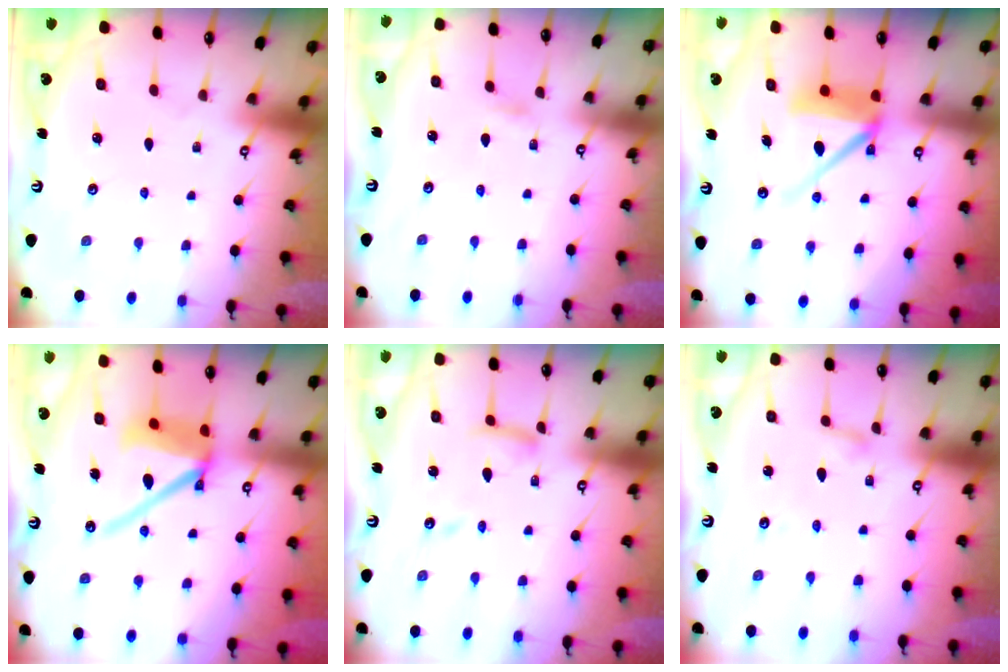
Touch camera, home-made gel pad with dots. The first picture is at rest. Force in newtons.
{"total": 1.3, "press": 1.3, "slide": 0.1}
{"total": 9.6, "press": 9.5, "slide": 0.9}
{"total": 12.7, "press": 12.6, "slide": 1.7}
{"total": 9.6, "press": 9.6, "slide": 0.8}
{"total": 2.0, "press": 2.0, "slide": 0.2}